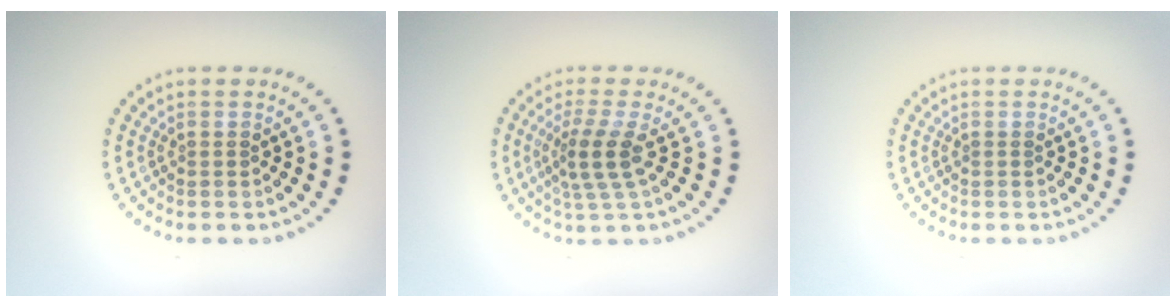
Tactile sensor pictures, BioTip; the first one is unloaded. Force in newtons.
{"total": 3.2, "press": 2.4, "slide": 2.1}
{"total": 0.0}